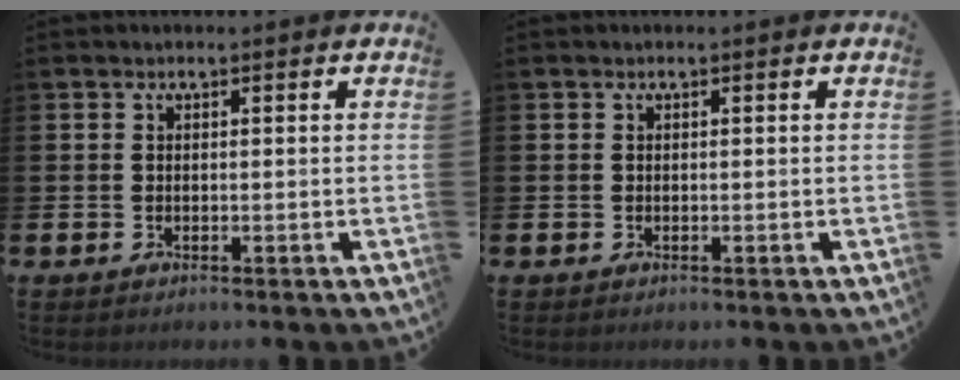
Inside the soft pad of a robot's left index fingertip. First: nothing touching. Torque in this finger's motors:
{"motor_torque": [0.00, 0.00, 0.00, 0.00]}